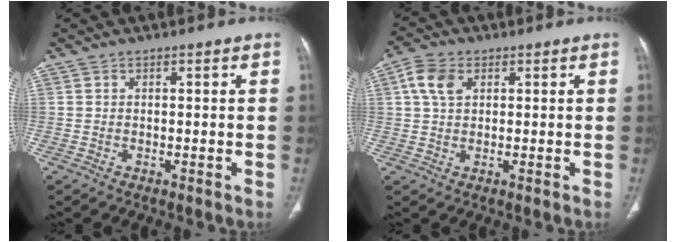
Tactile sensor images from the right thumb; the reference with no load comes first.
{"total": 5.7, "force": [1.7, 3.7, 3.9], "torque": [-0.082, 0.006, 0.031]}